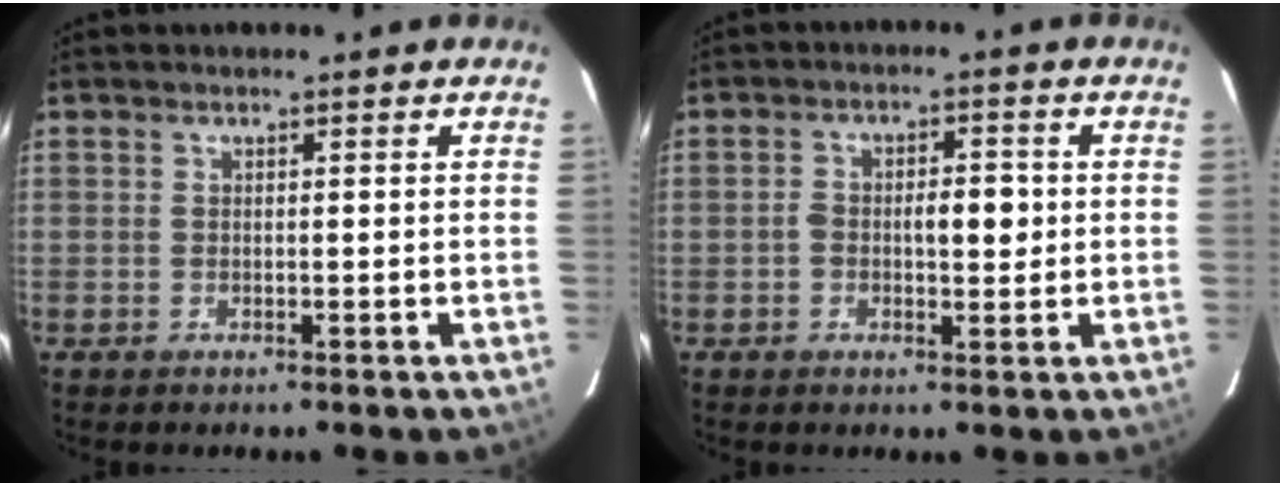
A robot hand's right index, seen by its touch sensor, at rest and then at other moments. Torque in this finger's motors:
{"motor_torque": [0.10, 0.01, 0.07, 0.04]}